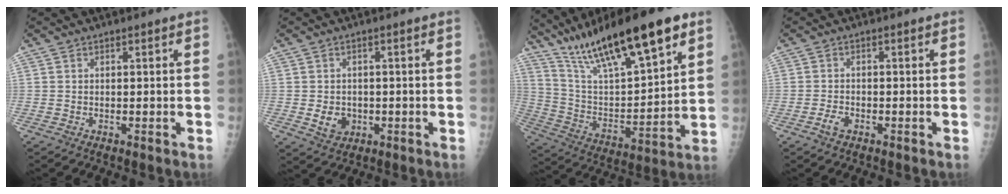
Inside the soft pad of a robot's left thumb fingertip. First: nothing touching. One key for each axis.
{"total": 4.3, "fx": -0.8, "fy": 3.6, "fz": 2.2, "tx": -0.019, "ty": 0.003, "tz": -0.003}
{"total": 25.0, "fx": 16.0, "fy": 6.2, "fz": 18.2, "tx": -0.294, "ty": -0.038, "tz": 0.283}
{"total": 2.2, "fx": -1.3, "fy": 1.2, "fz": 1.3, "tx": -0.027, "ty": 0.008, "tz": -0.024}